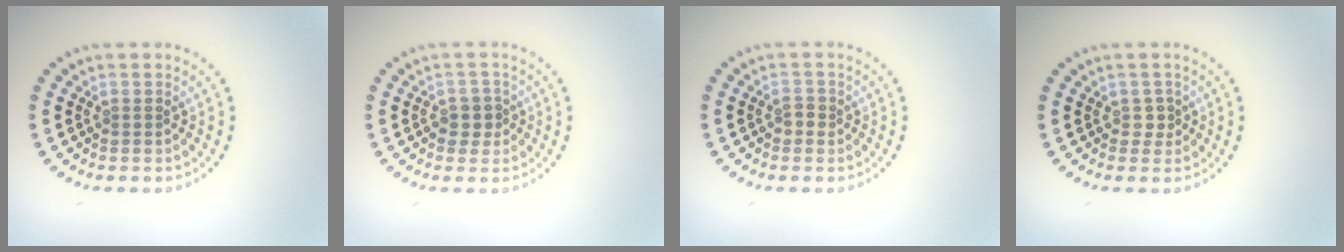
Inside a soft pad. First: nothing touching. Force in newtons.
{"total": 1.7, "press": 1.6, "slide": 0.6}
{"total": 1.1, "press": 1.1, "slide": 0.2}
{"total": 0.9, "press": 0.8, "slide": 0.4}